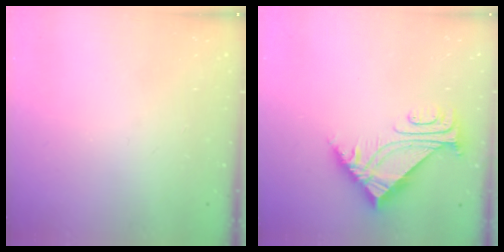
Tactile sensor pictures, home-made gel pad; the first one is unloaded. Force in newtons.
{"total": 6.5, "press": 6.4, "slide": 0.9}